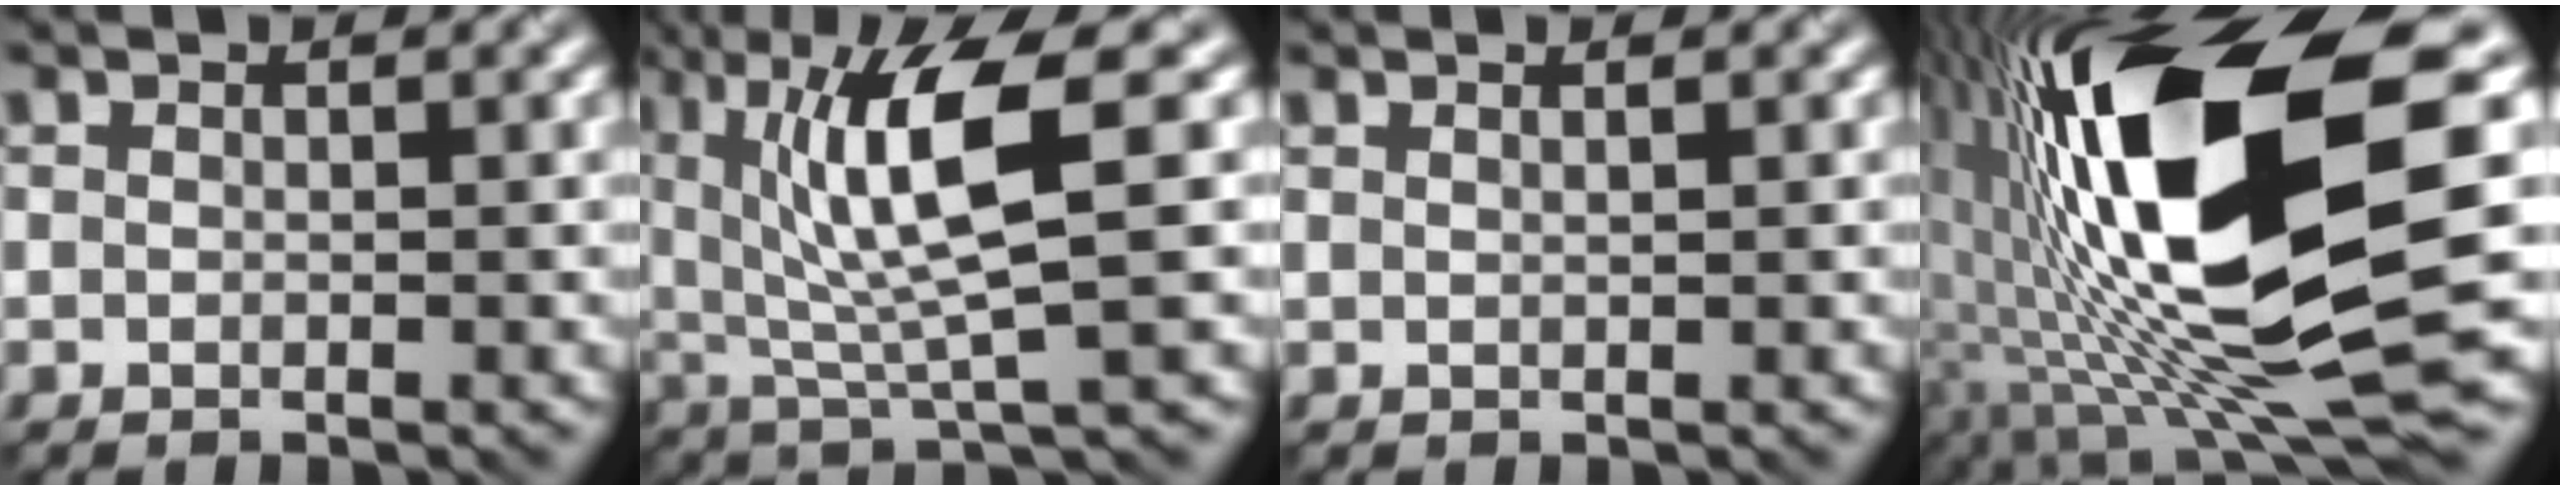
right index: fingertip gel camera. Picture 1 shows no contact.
{"total": 8.8, "force": [2.4, 2.1, 8.3], "torque": [-0.140, -0.006, 0.044]}
{"total": 1.4, "force": [0.7, 0.6, 1.0], "torque": [-0.003, -0.001, 0.000]}
{"total": 17.9, "force": [0.7, 5.3, 17.1], "torque": [-0.302, 0.000, 0.007]}